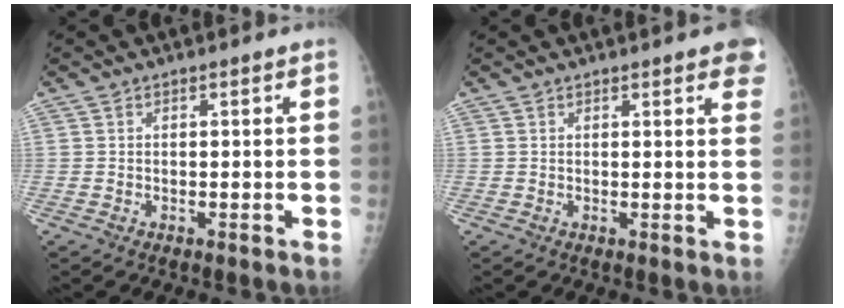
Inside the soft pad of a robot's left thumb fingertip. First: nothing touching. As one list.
[{"total": 5.5, "force": [3.5, 1.4, 4.1], "torque": [-0.031, -0.003, 0.034]}]